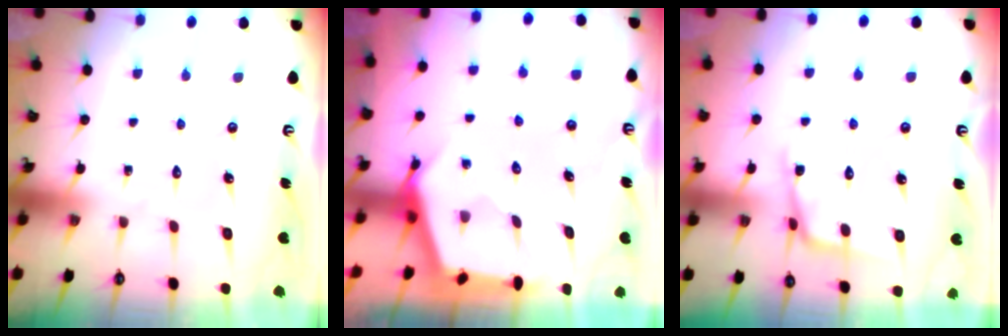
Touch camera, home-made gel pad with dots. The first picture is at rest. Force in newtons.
{"total": 2.7, "press": 2.7, "slide": 0.3}
{"total": 3.7, "press": 3.6, "slide": 0.5}